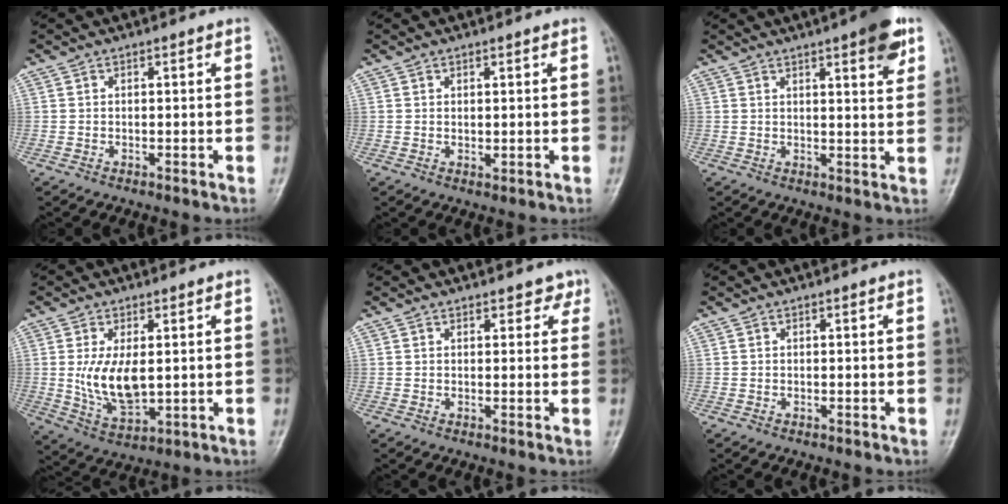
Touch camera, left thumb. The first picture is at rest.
{"total": 1.0, "force": [0.5, 0.5, 0.7], "torque": [-0.013, -0.006, 0.010]}
{"total": 7.9, "force": [4.4, 1.9, 6.3], "torque": [-0.070, -0.017, 0.053]}
{"total": 8.7, "force": [0.8, 4.5, 7.5], "torque": [-0.135, -0.018, 0.029]}
{"total": 2.5, "force": [1.8, 1.5, 0.8], "torque": [0.016, -0.007, 0.016]}
{"total": 0.0}